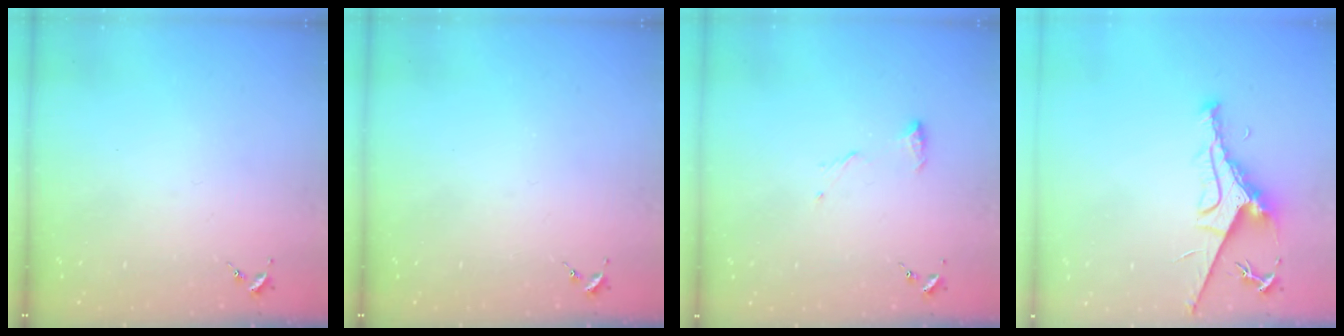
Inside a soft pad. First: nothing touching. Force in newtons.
{"total": 0.0}
{"total": 8.0, "press": 7.9, "slide": 0.7}
{"total": 8.7, "press": 8.7, "slide": 1.1}